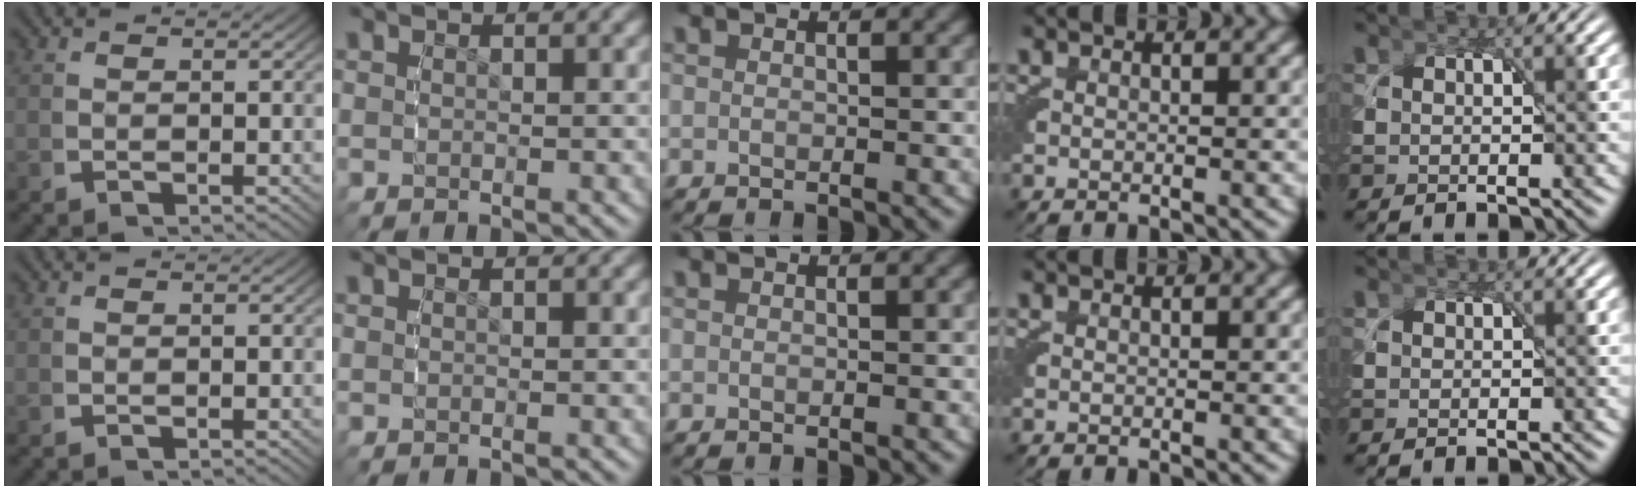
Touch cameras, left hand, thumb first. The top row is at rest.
{}